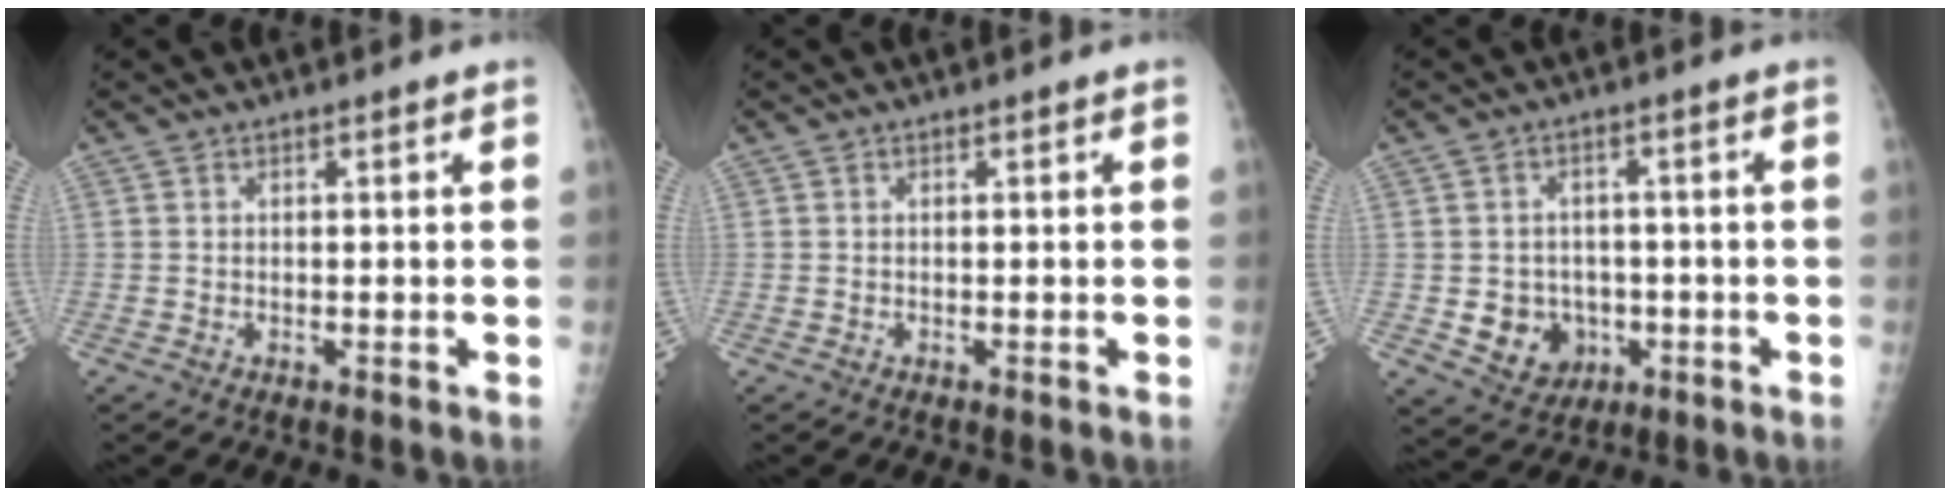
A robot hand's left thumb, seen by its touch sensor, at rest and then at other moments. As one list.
[{"total": 0.0}, {"total": 7.8, "force": [-1.6, 6.9, 3.3], "torque": [-0.020, 0.007, -0.014]}]